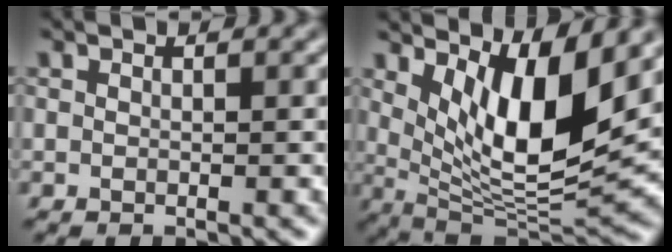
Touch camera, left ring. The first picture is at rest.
{"total": 9.2, "force": [3.4, 3.0, 8.1], "torque": [-0.134, -0.026, 0.067]}